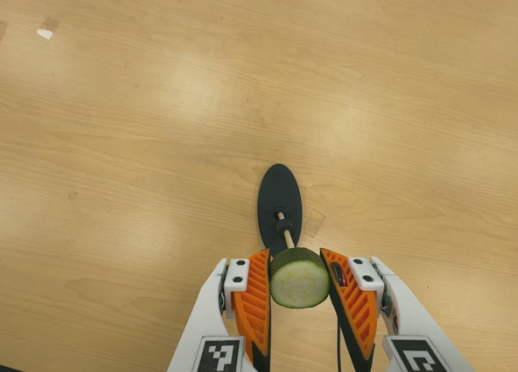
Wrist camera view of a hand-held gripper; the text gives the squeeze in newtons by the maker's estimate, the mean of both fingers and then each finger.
{"total": 10.4, "left": 9.3, "right": 11.5}